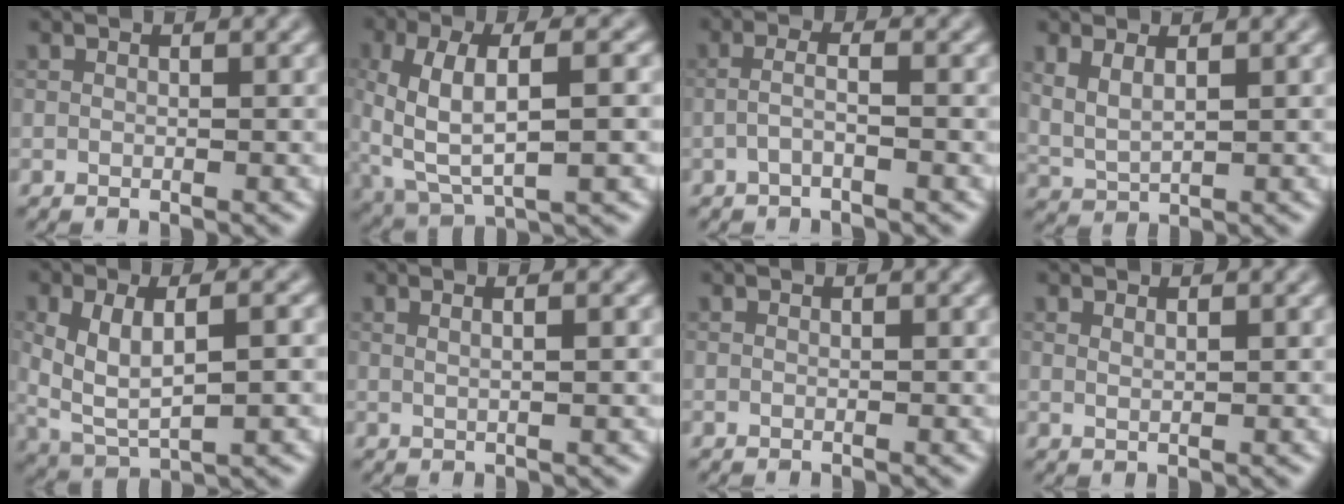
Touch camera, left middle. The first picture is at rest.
{"total": 7.7, "force": [0.0, 3.1, 7.1], "torque": [-0.142, 0.000, -0.001]}
{"total": 1.7, "force": [-0.7, 0.3, 1.6], "torque": [-0.030, 0.007, -0.020]}
{"total": 2.3, "force": [1.1, 1.0, 1.8], "torque": [-0.045, -0.007, 0.027]}
{"total": 5.9, "force": [0.6, 2.8, 5.2], "torque": [-0.106, -0.002, 0.013]}
{"total": 3.1, "force": [1.1, 1.3, 2.6], "torque": [-0.015, 0.004, -0.009]}
{"total": 0.0}
{"total": 0.7, "force": [0.4, 0.2, 0.5], "torque": [-0.008, -0.002, 0.009]}